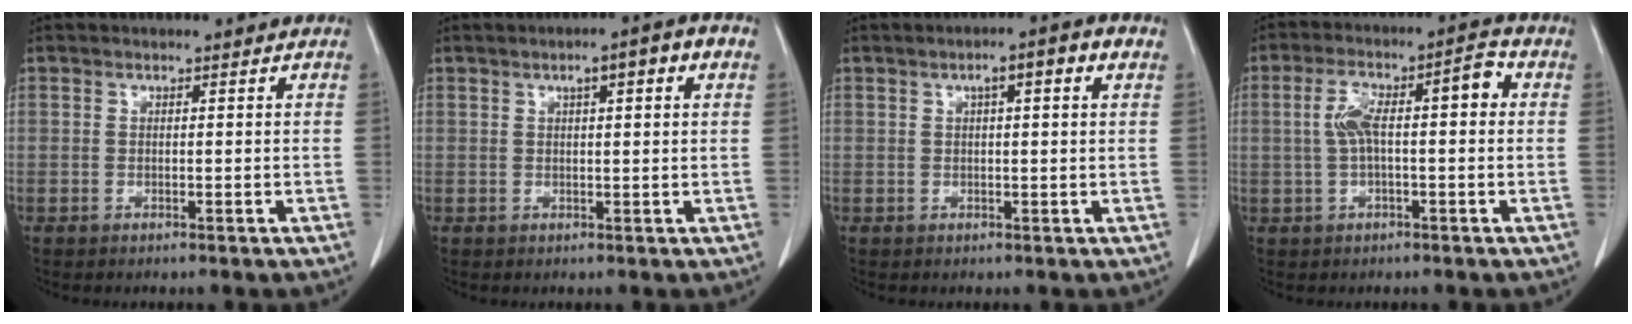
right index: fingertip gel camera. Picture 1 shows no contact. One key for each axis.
{"total": 4.9, "fx": 1.8, "fy": 0.5, "fz": 4.5, "tx": -0.065, "ty": 0.012, "tz": 0.024}
{"total": 4.7, "fx": 1.8, "fy": 0.5, "fz": 4.3, "tx": -0.066, "ty": 0.015, "tz": 0.023}
{"total": 8.6, "fx": 0.8, "fy": 2.2, "fz": 8.2, "tx": -0.151, "ty": 0.044, "tz": 0.014}